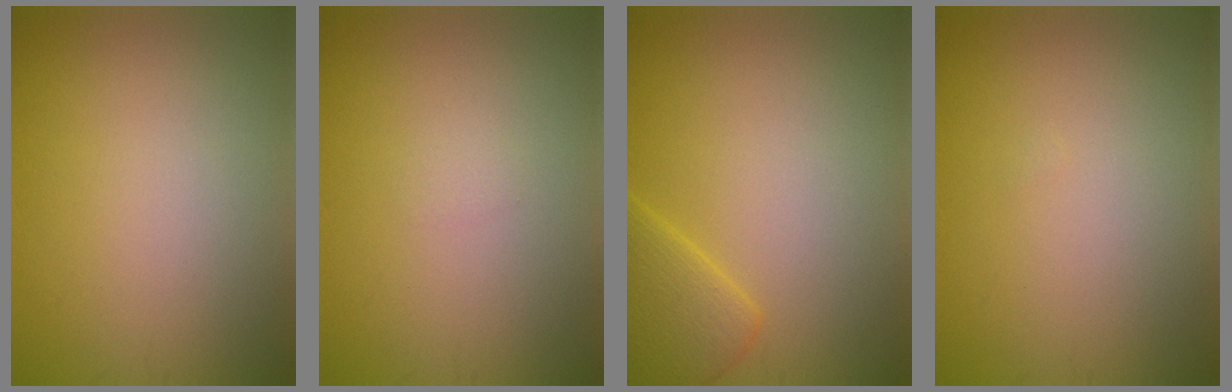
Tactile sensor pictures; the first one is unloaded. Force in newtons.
{"total": 0.5, "press": 0.5, "slide": 0.1}
{"total": 3.2, "press": 3.2, "slide": 0.3}
{"total": 0.0}